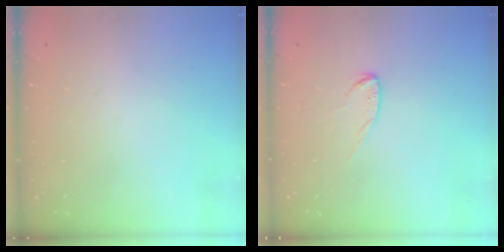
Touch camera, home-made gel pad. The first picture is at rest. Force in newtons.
{"total": 6.1, "press": 6.1, "slide": 0.4}